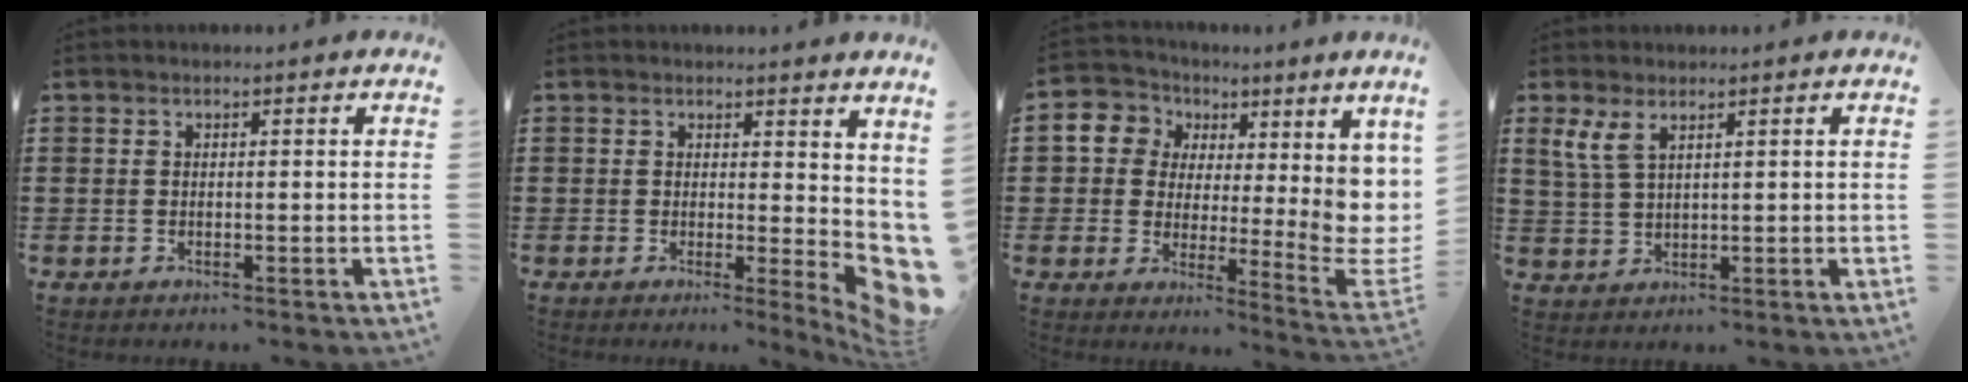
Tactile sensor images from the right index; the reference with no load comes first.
{"total": 3.7, "force": [0.7, 2.3, 2.8], "torque": [-0.031, -0.011, 0.012]}
{"total": 7.2, "force": [3.1, 6.1, 2.3], "torque": [-0.062, -0.030, 0.064]}
{"total": 3.6, "force": [2.0, 1.2, 2.8], "torque": [-0.069, 0.000, 0.034]}